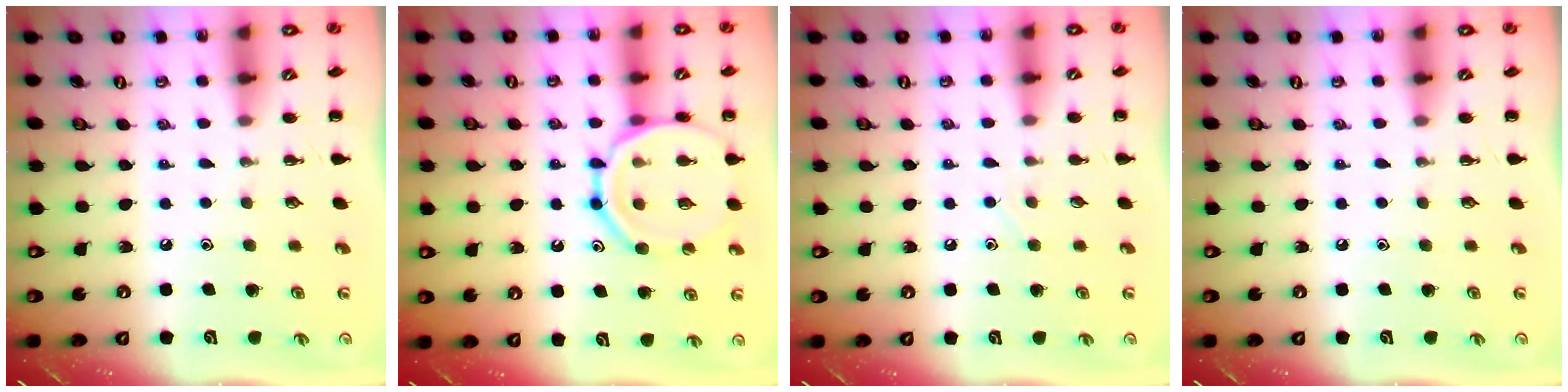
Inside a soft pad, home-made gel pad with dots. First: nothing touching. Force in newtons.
{"total": 15.4, "press": 15.3, "slide": 2.1}
{"total": 2.4, "press": 2.3, "slide": 0.7}
{"total": 0.0}